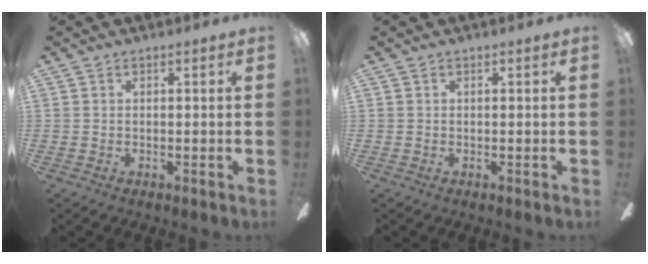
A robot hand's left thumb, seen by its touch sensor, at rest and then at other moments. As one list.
[{"total": 0.0}]